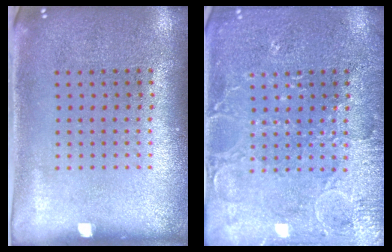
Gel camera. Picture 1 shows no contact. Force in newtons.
{"total": 4.2, "press": 4.1, "slide": 0.5}